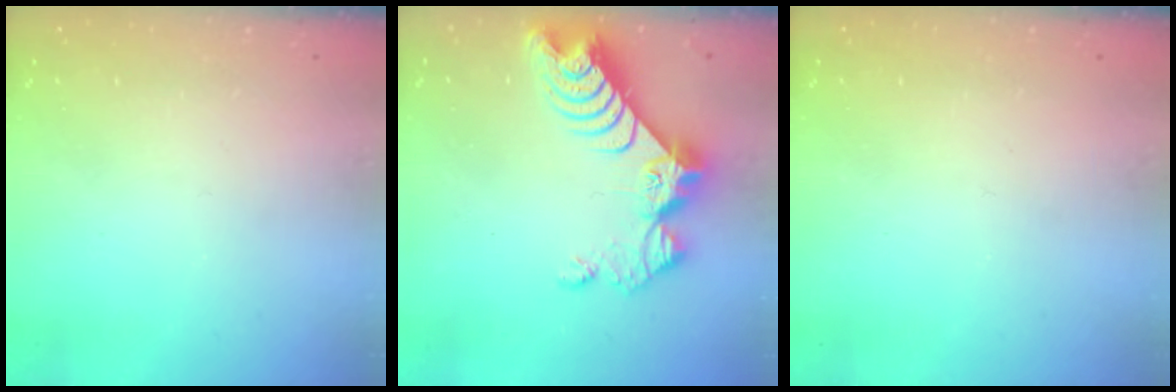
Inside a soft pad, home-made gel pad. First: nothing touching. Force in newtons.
{"total": 11.1, "press": 11.0, "slide": 1.0}
{"total": 0.0}